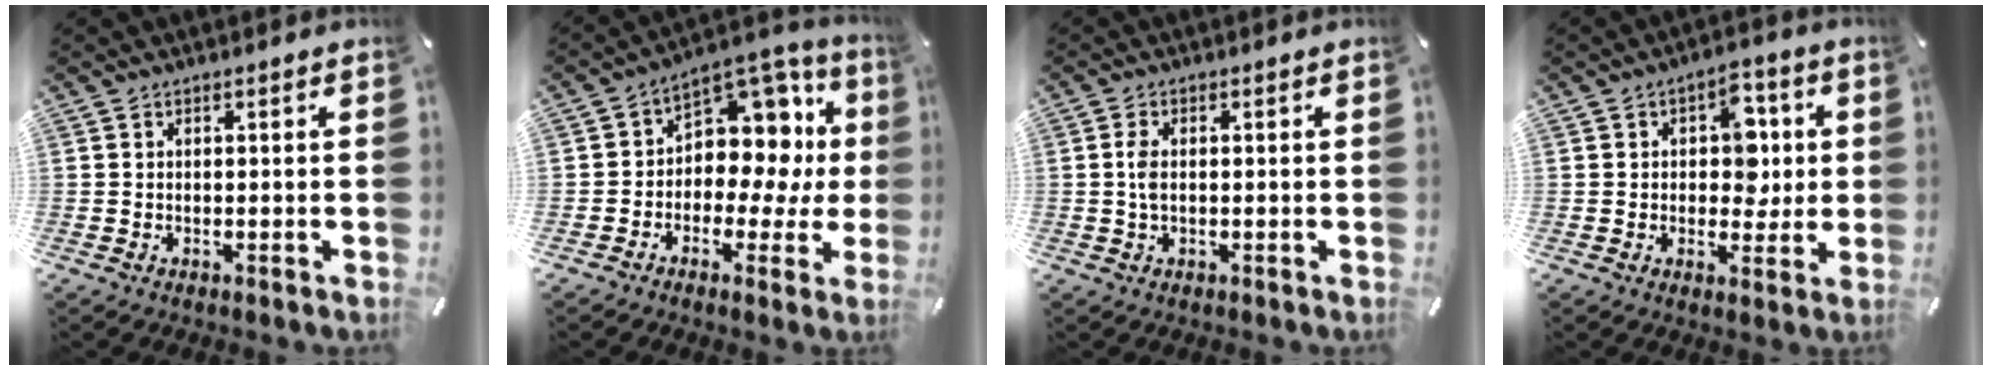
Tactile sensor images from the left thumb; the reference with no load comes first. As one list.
[{"total": 11.2, "force": [1.4, 9.0, 6.6], "torque": [-0.086, -0.028, 0.031]}, {"total": 3.0, "force": [0.1, 1.4, 2.6], "torque": [-0.060, 0.001, -0.001]}, {"total": 8.9, "force": [1.0, 6.6, 5.8], "torque": [-0.064, 0.000, 0.012]}]